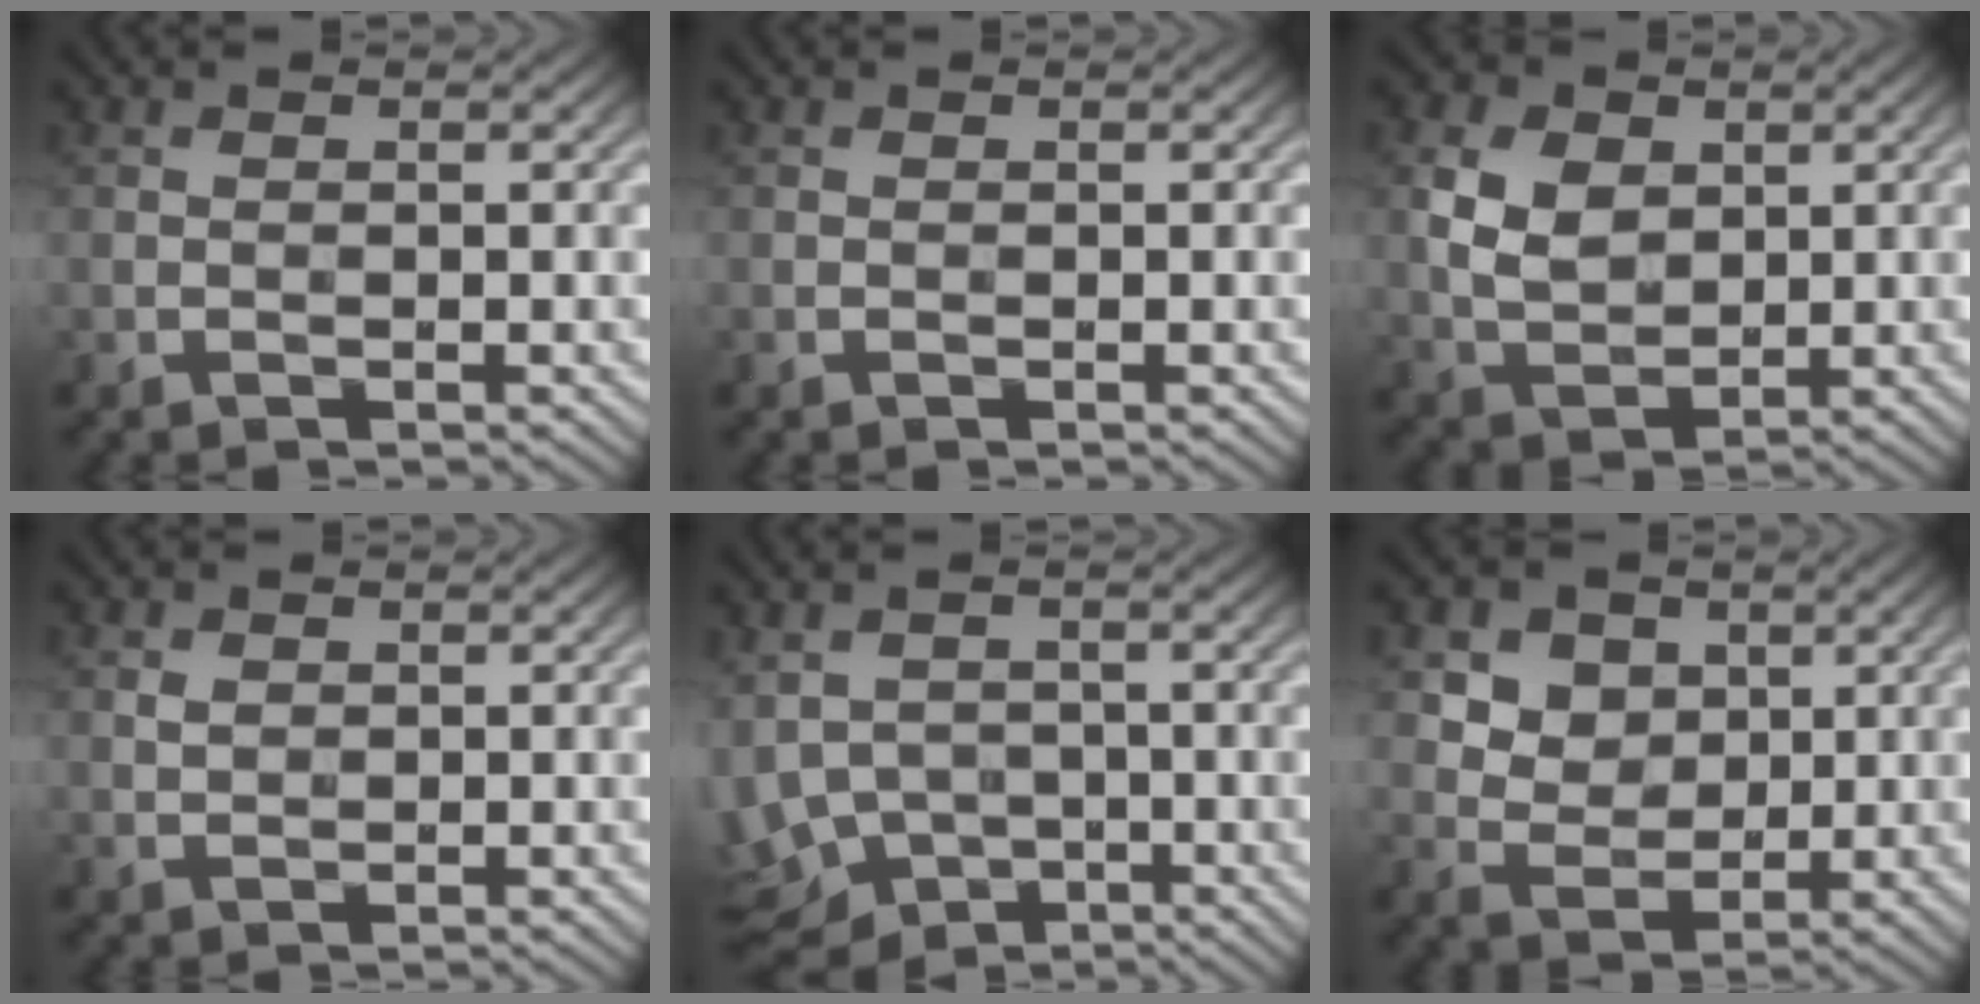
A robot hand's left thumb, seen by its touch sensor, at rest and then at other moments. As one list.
[{"total": 0.0}, {"total": 6.3, "force": [1.6, 4.6, 3.9], "torque": [-0.097, 0.003, 0.030]}, {"total": 1.3, "force": [0.4, 1.0, 0.7], "torque": [-0.017, -0.001, 0.009]}, {"total": 8.1, "force": [-2.7, 5.8, 5.1], "torque": [-0.122, -0.017, -0.038]}, {"total": 6.4, "force": [3.1, 4.9, 2.6], "torque": [-0.091, -0.014, 0.069]}]